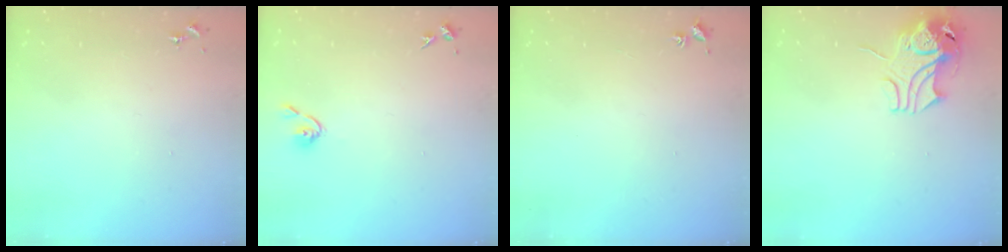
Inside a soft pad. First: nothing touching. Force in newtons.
{"total": 4.0, "press": 4.0, "slide": 0.7}
{"total": 1.9, "press": 1.9, "slide": 0.2}
{"total": 10.6, "press": 10.5, "slide": 1.5}